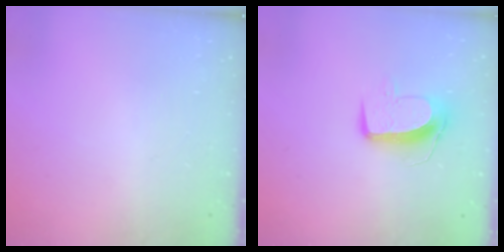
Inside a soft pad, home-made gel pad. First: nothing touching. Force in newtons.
{"total": 9.8, "press": 9.7, "slide": 0.8}